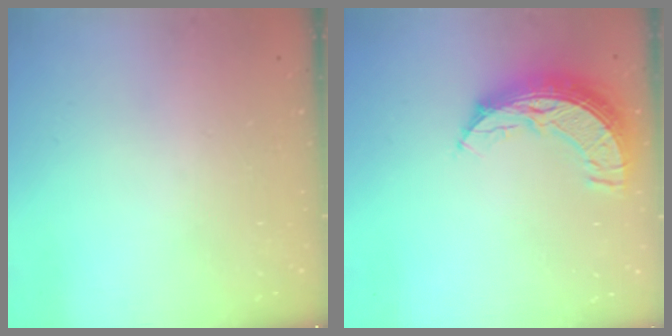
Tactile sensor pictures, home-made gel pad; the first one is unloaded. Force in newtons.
{"total": 10.5, "press": 10.4, "slide": 0.9}